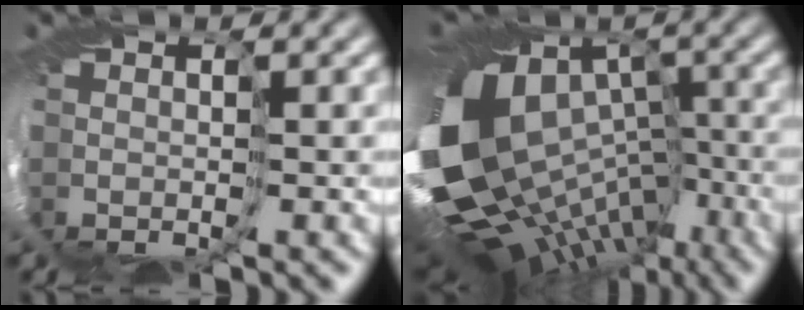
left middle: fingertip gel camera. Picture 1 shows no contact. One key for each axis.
{"total": 17.6, "fx": -5.2, "fy": 13.1, "fz": 10.6, "tx": -0.217, "ty": -0.019, "tz": -0.047}